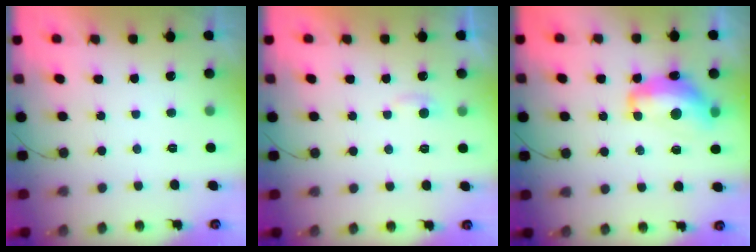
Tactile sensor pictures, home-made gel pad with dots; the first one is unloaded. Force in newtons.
{"total": 2.7, "press": 2.7, "slide": 0.2}
{"total": 12.6, "press": 12.6, "slide": 1.3}